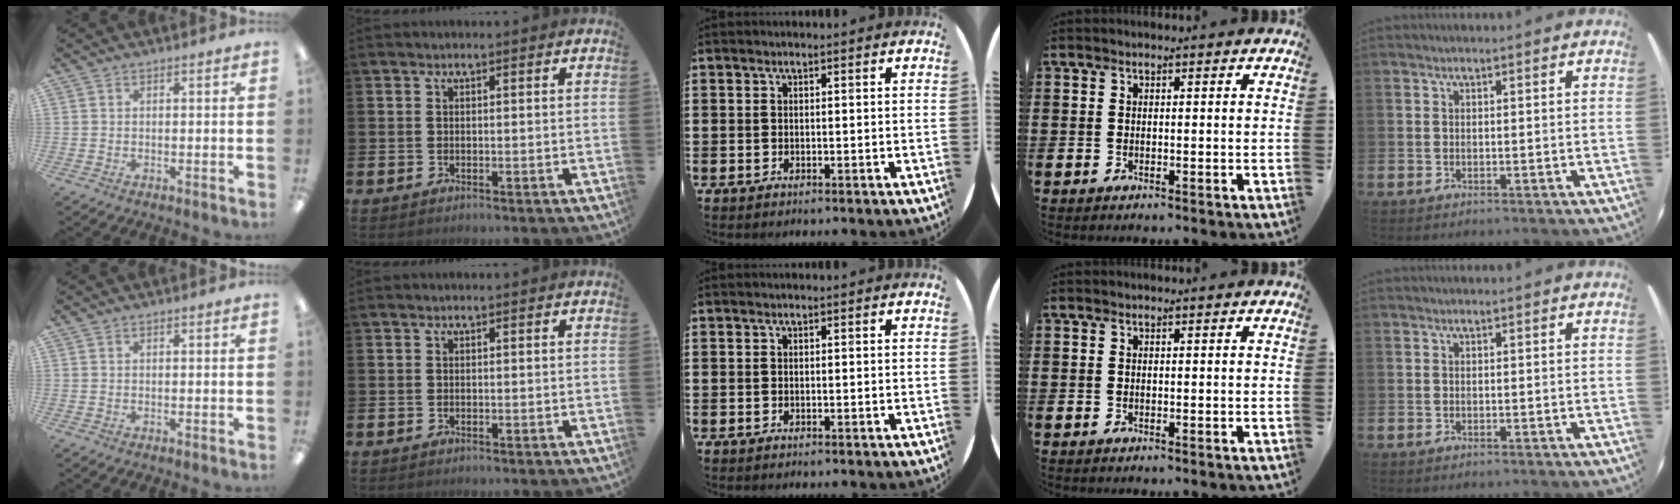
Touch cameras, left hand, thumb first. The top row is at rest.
{}